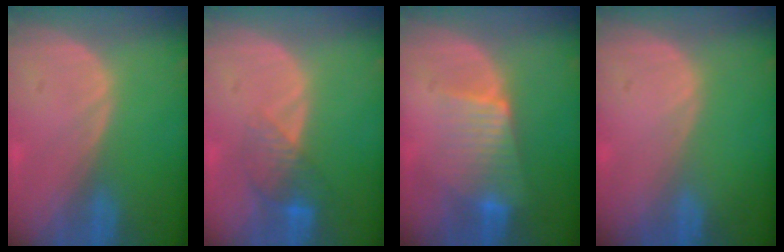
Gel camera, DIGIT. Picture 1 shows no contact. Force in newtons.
{"total": 4.4, "press": 3.8, "slide": 2.1}
{"total": 6.6, "press": 6.2, "slide": 2.4}
{"total": 0.0}